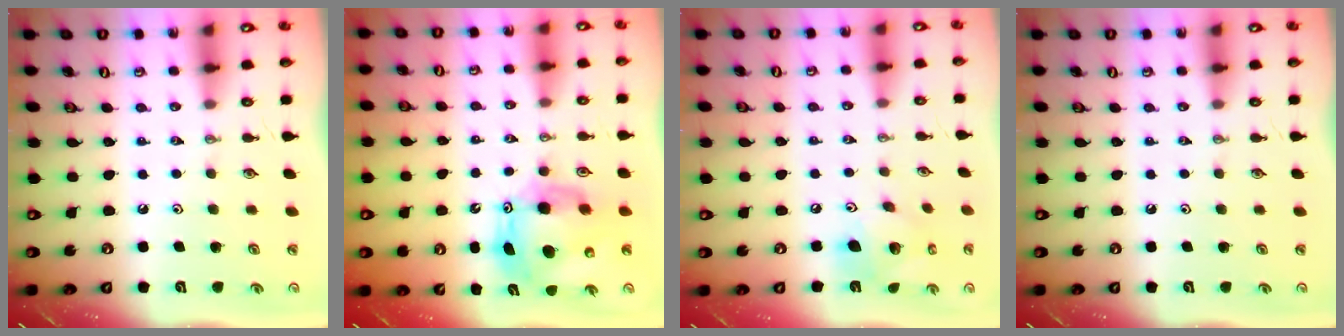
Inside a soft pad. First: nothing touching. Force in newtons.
{"total": 12.5, "press": 12.4, "slide": 1.2}
{"total": 15.1, "press": 14.8, "slide": 2.7}
{"total": 0.0}